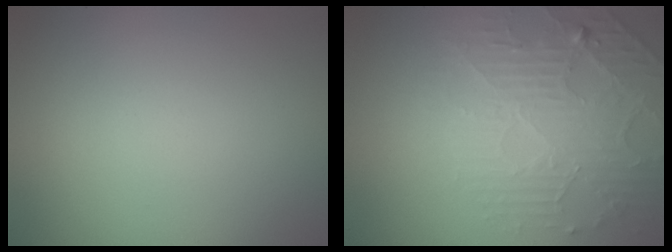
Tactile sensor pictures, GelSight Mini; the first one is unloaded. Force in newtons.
{"total": 4.7, "press": 3.4, "slide": 3.2}